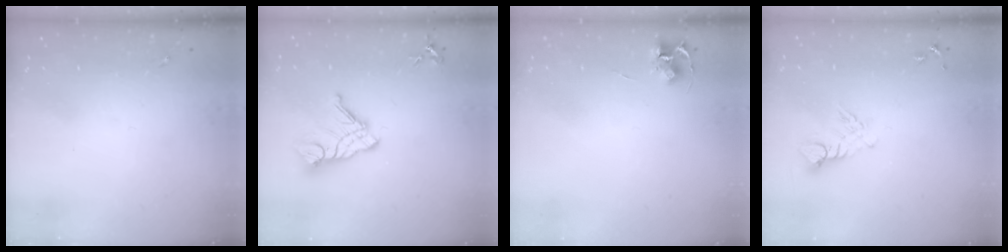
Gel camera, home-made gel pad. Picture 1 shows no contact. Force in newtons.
{"total": 14.1, "press": 14.1, "slide": 1.5}
{"total": 4.7, "press": 4.7, "slide": 0.4}
{"total": 6.5, "press": 6.5, "slide": 0.3}